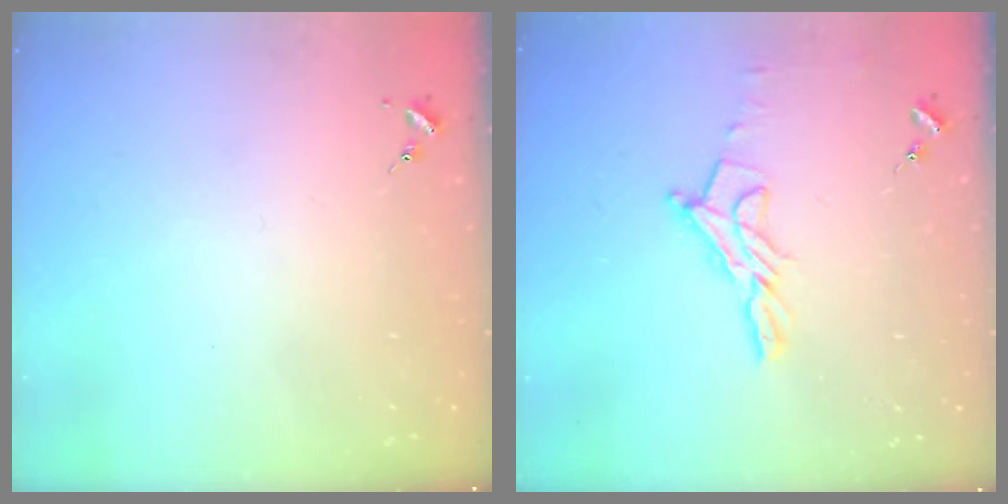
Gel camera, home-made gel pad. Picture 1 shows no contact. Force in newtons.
{"total": 12.2, "press": 12.1, "slide": 1.0}